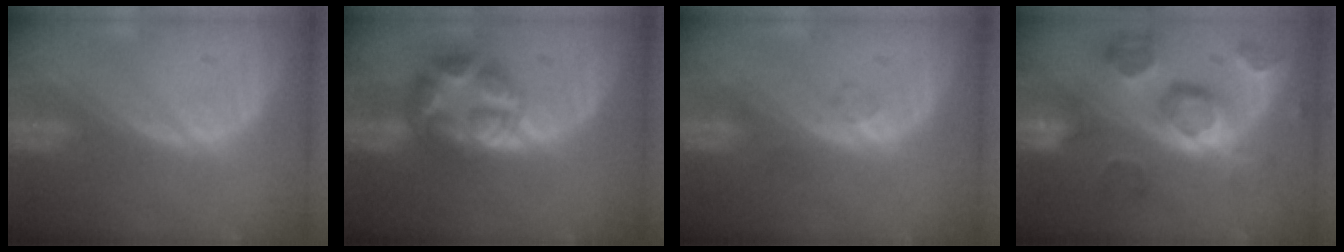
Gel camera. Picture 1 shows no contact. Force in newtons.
{"total": 6.5, "press": 6.5, "slide": 0.1}
{"total": 1.7, "press": 1.7, "slide": 0.2}
{"total": 11.3, "press": 10.0, "slide": 5.2}